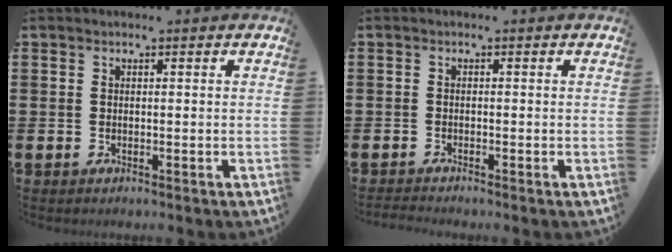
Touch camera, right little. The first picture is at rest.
{"total": 0.7, "force": [-0.7, 0.0, 0.1], "torque": [-0.002, -0.003, -0.014]}